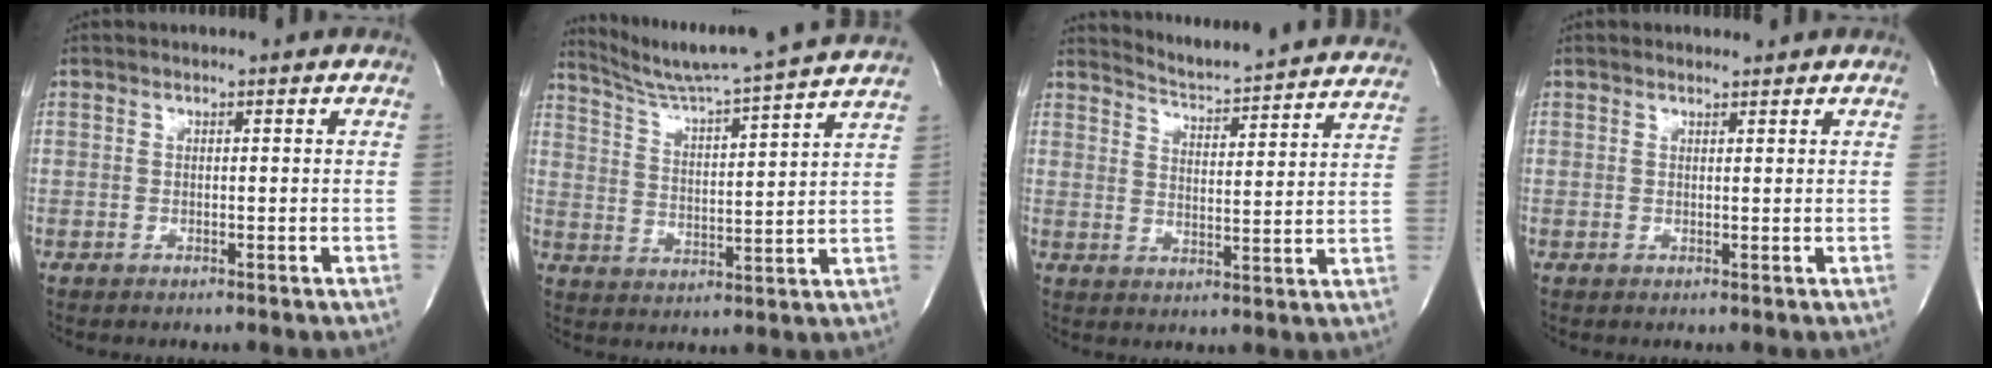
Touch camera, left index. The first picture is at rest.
{"total": 17.2, "force": [15.9, -2.1, 6.3], "torque": [-0.113, -0.030, 0.225]}
{"total": 18.0, "force": [17.6, 0.7, 3.7], "torque": [-0.062, -0.054, 0.217]}
{"total": 1.1, "force": [1.0, 0.4, 0.1], "torque": [-0.009, 0.001, 0.016]}